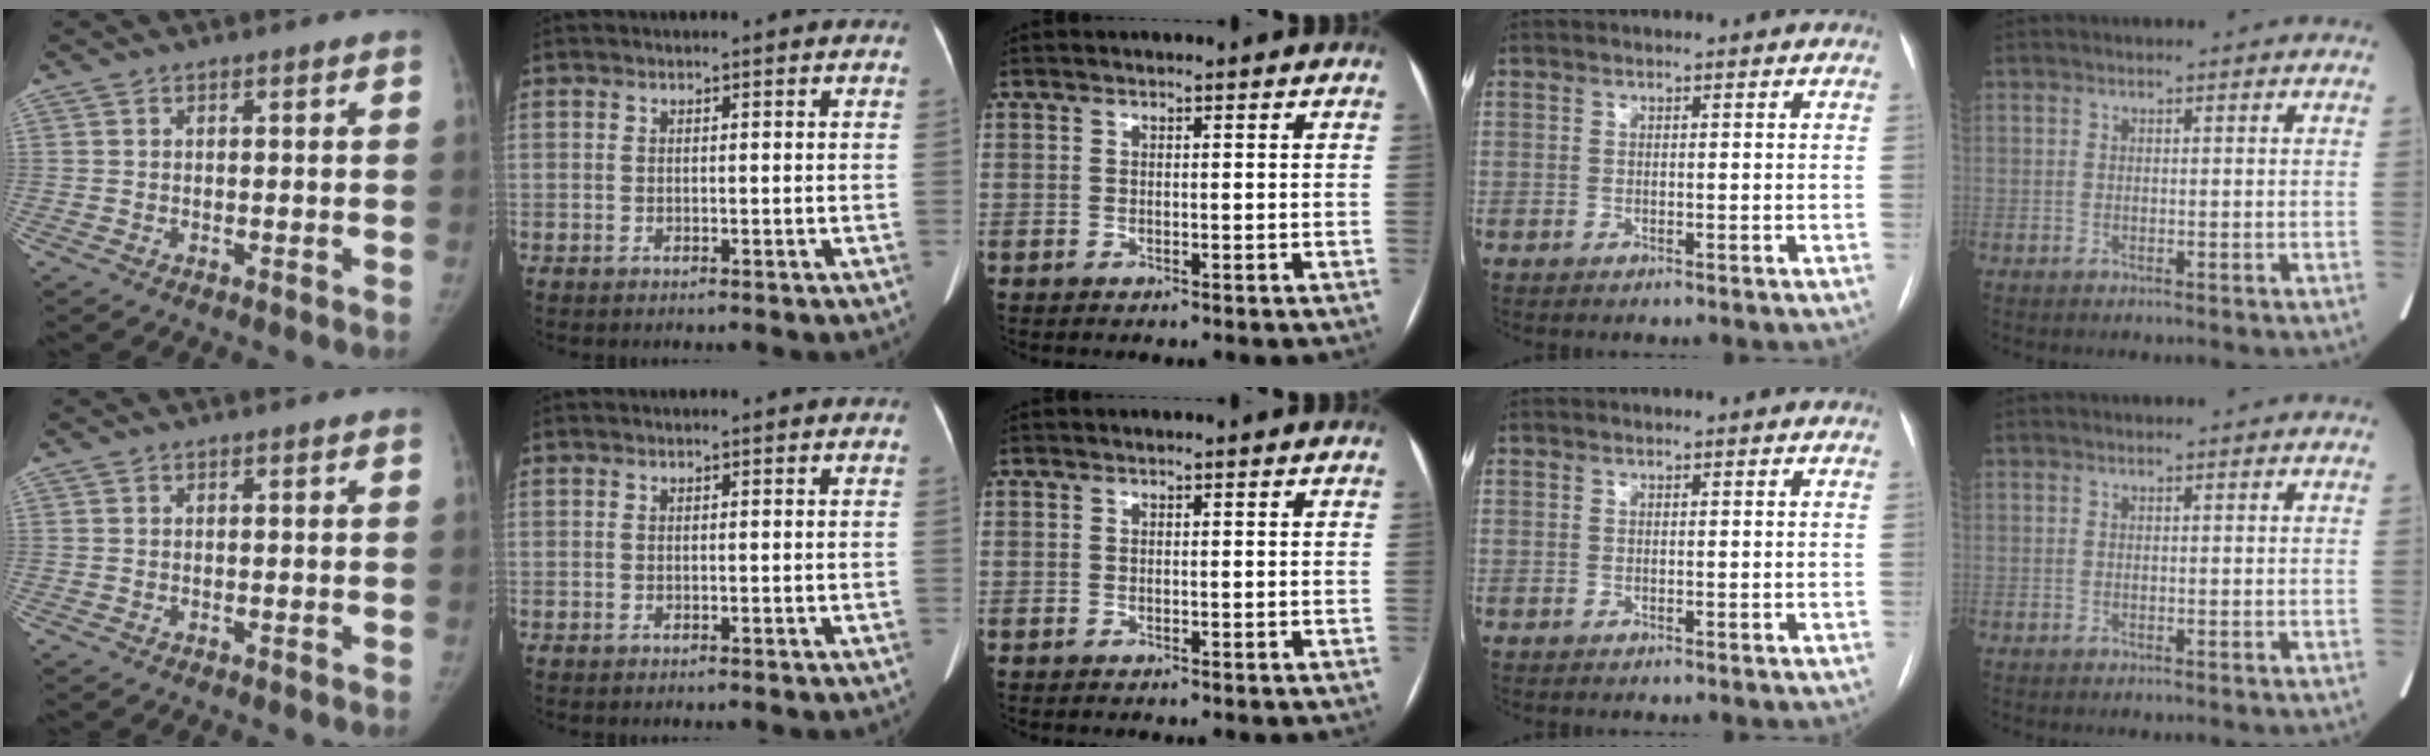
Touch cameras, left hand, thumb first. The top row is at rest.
{}